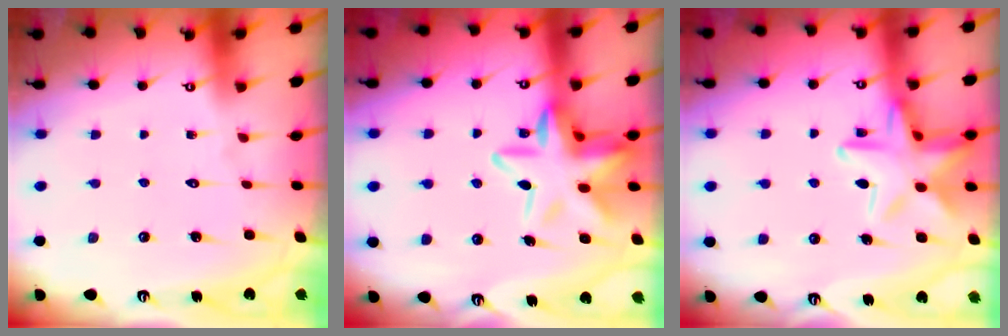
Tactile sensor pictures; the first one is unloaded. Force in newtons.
{"total": 14.6, "press": 14.5, "slide": 2.2}
{"total": 16.1, "press": 16.0, "slide": 1.0}